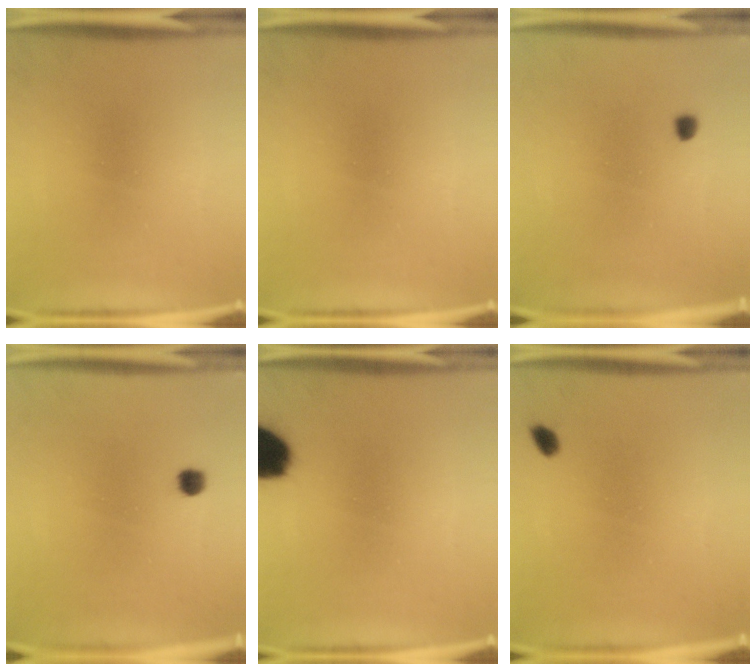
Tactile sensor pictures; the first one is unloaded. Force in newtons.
{"total": 0.0}
{"total": 1.0}
{"total": 1.8}
{"total": 10.6}
{"total": 1.3}